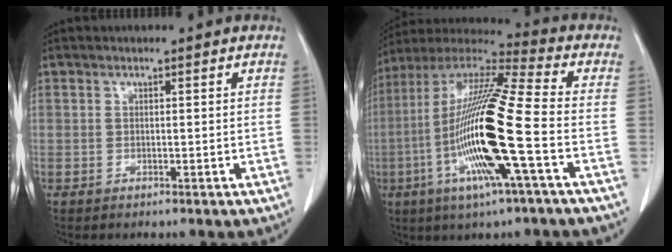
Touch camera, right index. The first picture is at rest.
{"total": 20.0, "force": [-4.7, 0.4, 19.4], "torque": [-0.395, -0.014, -0.099]}